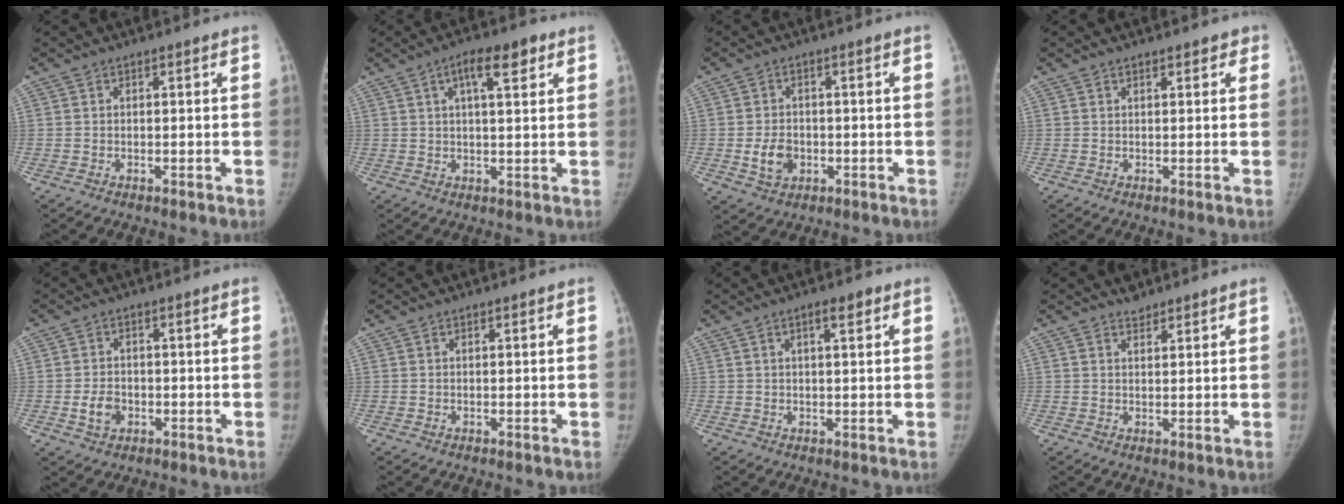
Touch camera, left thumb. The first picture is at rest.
{"total": 7.5, "force": [3.5, 2.6, 6.1], "torque": [-0.086, -0.002, 0.054]}
{"total": 5.1, "force": [-1.0, 4.0, 3.1], "torque": [-0.041, 0.004, -0.012]}
{"total": 2.1, "force": [1.2, 1.1, 1.4], "torque": [-0.001, 0.000, 0.012]}
{"total": 3.9, "force": [-1.0, 3.0, 2.2], "torque": [-0.031, 0.006, -0.016]}
{"total": 0.0}
{"total": 3.2, "force": [1.6, 0.9, 2.6], "torque": [-0.036, -0.003, 0.024]}
{"total": 2.3, "force": [2.0, 0.9, 0.6], "torque": [0.000, -0.013, 0.031]}